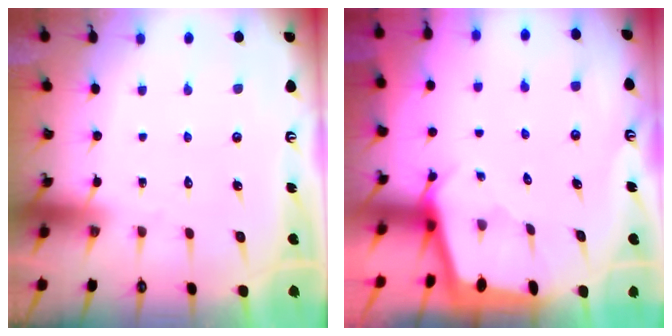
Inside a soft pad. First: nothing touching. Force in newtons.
{"total": 1.8, "press": 1.8, "slide": 0.3}